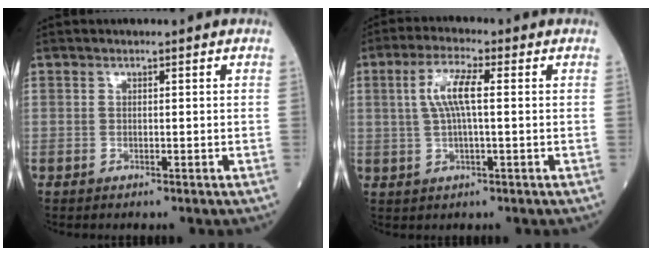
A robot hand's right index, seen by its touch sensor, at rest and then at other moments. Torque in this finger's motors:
{"motor_torque": [0.22, -0.02, 0.18, 0.11]}